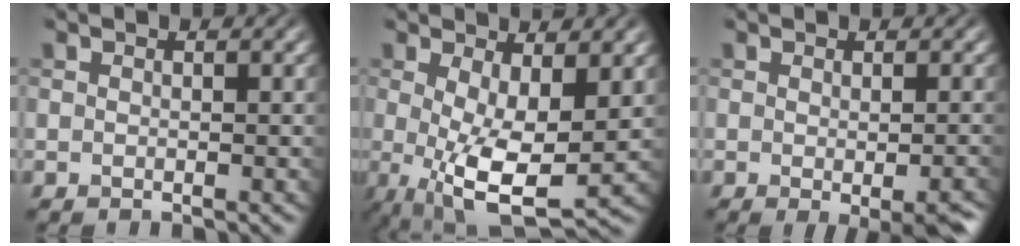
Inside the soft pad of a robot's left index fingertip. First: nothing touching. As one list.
[{"total": 7.8, "force": [-0.1, 2.7, 7.3], "torque": [-0.138, -0.020, 0.004]}, {"total": 4.5, "force": [-1.7, 1.0, 4.1], "torque": [-0.046, -0.007, -0.016]}]